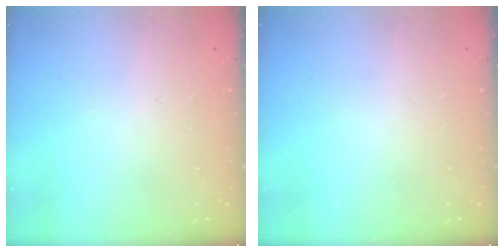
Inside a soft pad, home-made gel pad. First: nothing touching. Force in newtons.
{"total": 0.0}